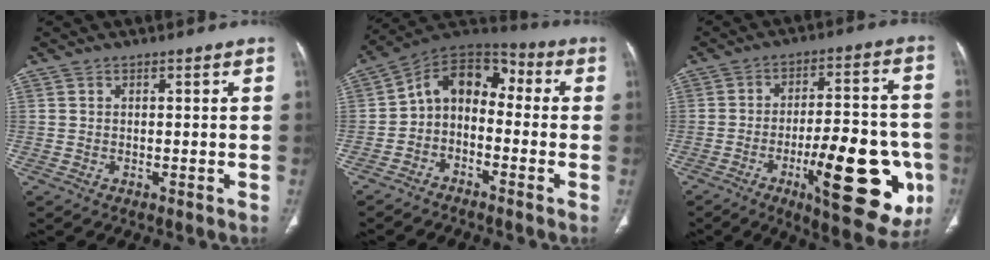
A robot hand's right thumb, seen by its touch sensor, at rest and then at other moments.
{"total": 10.6, "force": [-2.0, 7.4, 7.3], "torque": [-0.096, 0.067, -0.052]}
{"total": 22.0, "force": [-7.1, 7.5, 19.4], "torque": [-0.228, 0.018, -0.088]}